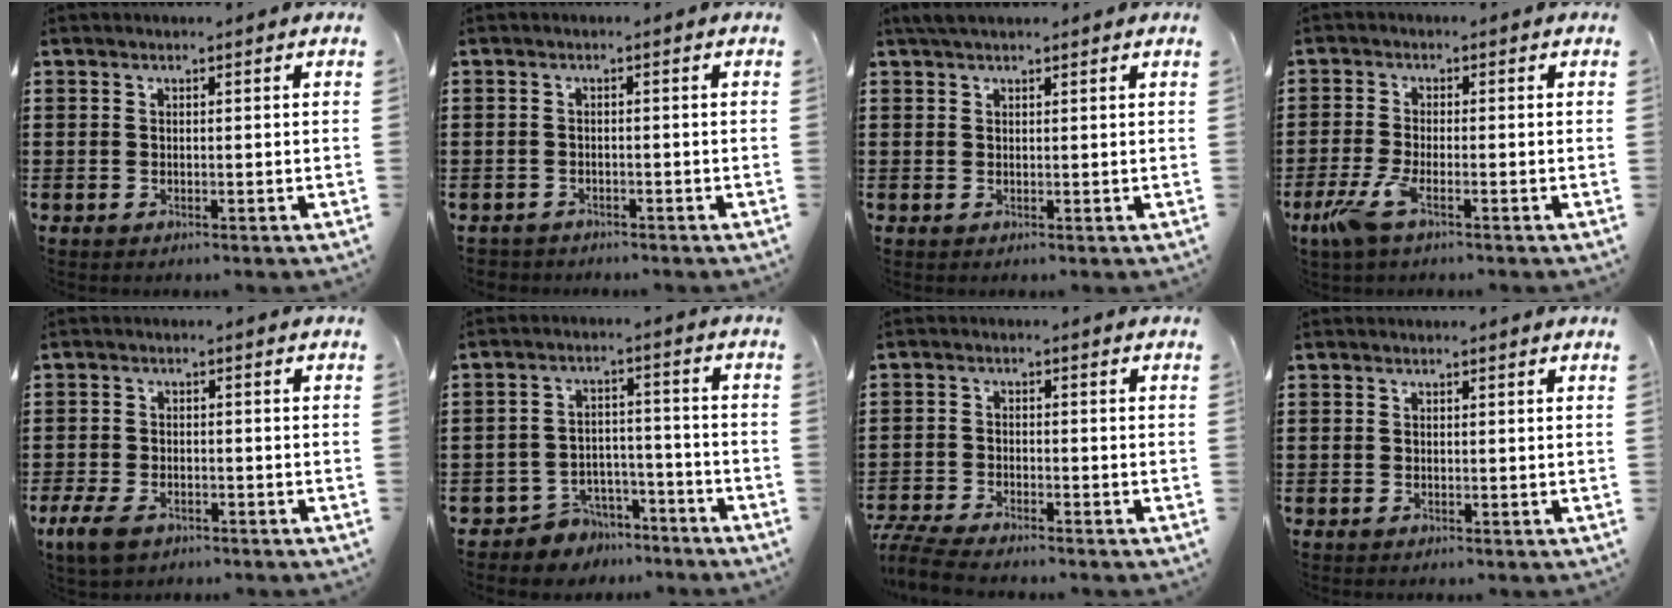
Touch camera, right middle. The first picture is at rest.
{"total": 1.3, "force": [-1.2, 0.4, -0.1], "torque": [-0.003, 0.000, -0.028]}
{"total": 1.8, "force": [1.5, 0.3, 0.9], "torque": [-0.020, 0.003, 0.027]}
{"total": 4.7, "force": [-2.3, 1.0, 4.0], "torque": [-0.101, -0.015, -0.048]}
{"total": 3.6, "force": [-2.2, 1.9, 2.1], "torque": [-0.059, 0.000, -0.049]}
{"total": 5.3, "force": [-5.0, 1.8, 0.2], "torque": [-0.017, 0.013, -0.104]}
{"total": 4.2, "force": [-4.0, 0.2, 1.3], "torque": [-0.050, -0.015, -0.087]}
{"total": 0.0}